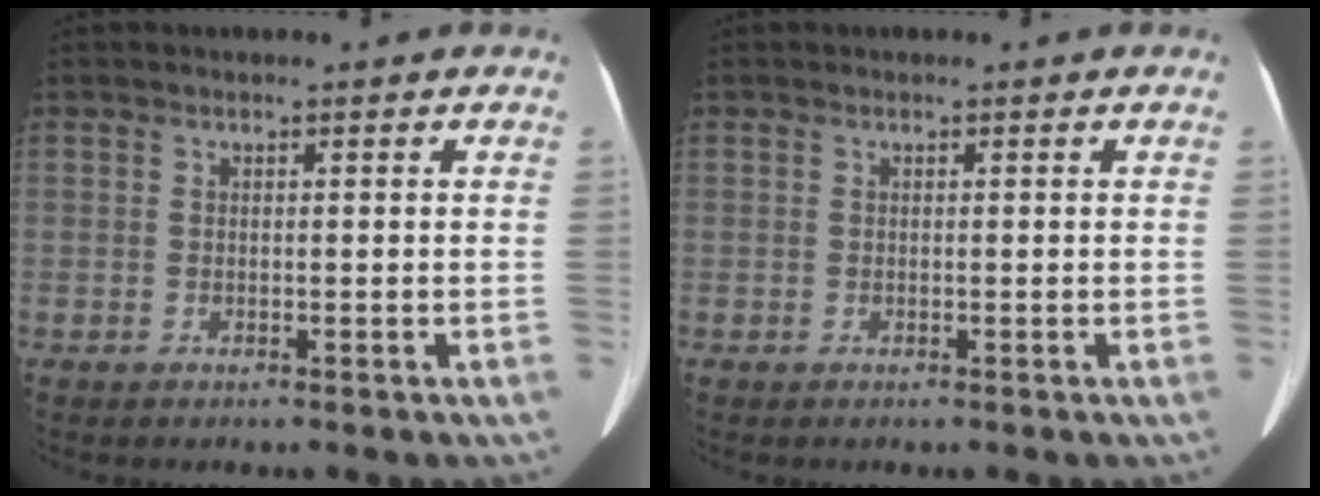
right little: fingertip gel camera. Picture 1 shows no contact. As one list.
[{"total": 0.0}]